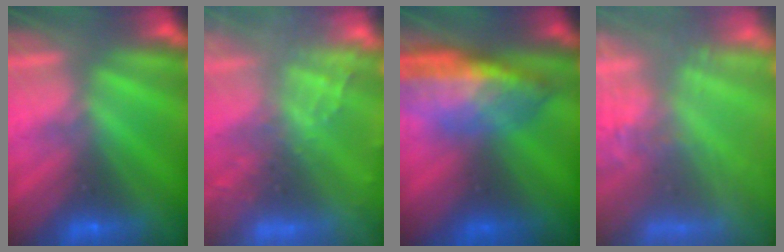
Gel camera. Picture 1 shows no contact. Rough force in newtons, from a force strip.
{"total": 5.8}
{"total": 7.1}
{"total": 7.2}